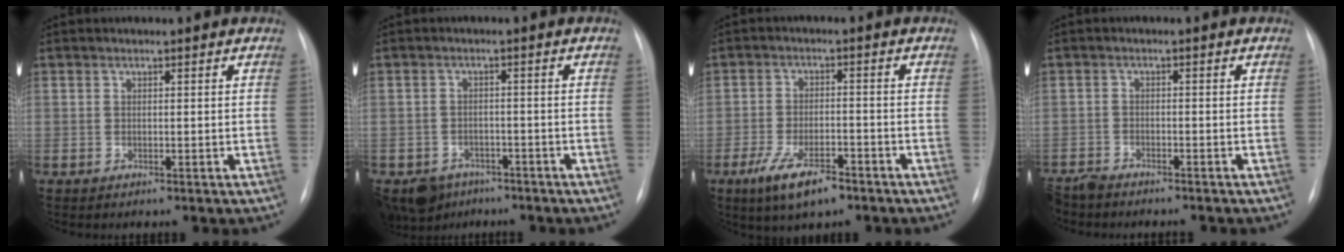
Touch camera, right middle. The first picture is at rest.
{"total": 6.0, "force": [-4.4, 4.0, 1.0], "torque": [-0.015, 0.005, -0.064]}
{"total": 7.8, "force": [-4.9, 2.7, 5.4], "torque": [-0.107, -0.010, -0.080]}
{"total": 5.4, "force": [-5.1, 1.0, 1.2], "torque": [-0.014, -0.014, -0.084]}